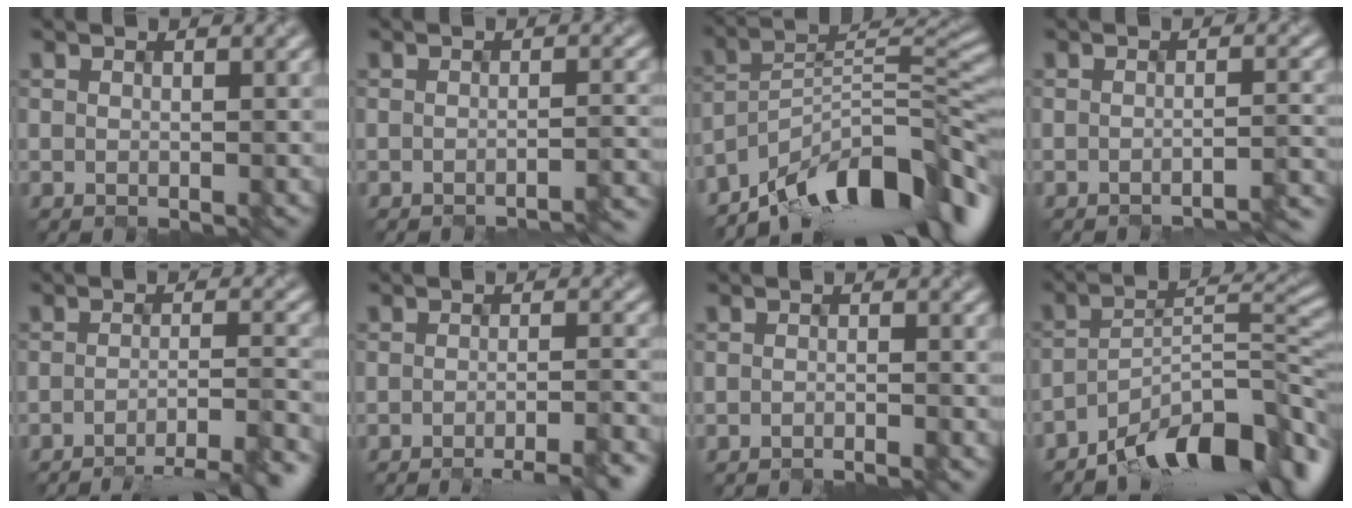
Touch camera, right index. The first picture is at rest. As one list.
[{"total": 2.4, "force": [-2.0, 0.3, 1.4], "torque": [-0.007, 0.002, -0.034]}, {"total": 12.3, "force": [-9.6, 3.5, 6.9], "torque": [-0.095, 0.024, -0.174]}, {"total": 3.1, "force": [-2.7, 0.3, 1.6], "torque": [-0.011, 0.004, -0.042]}, {"total": 5.7, "force": [-4.4, 0.7, 3.7], "torque": [-0.047, 0.005, -0.061]}, {"total": 4.9, "force": [-3.4, 0.7, 3.5], "torque": [-0.037, 0.001, -0.045]}, {"total": 1.3, "force": [-1.3, 0.0, 0.3], "torque": [0.004, -0.005, -0.025]}, {"total": 10.3, "force": [-7.3, 3.0, 6.5], "torque": [-0.093, 0.008, -0.135]}]